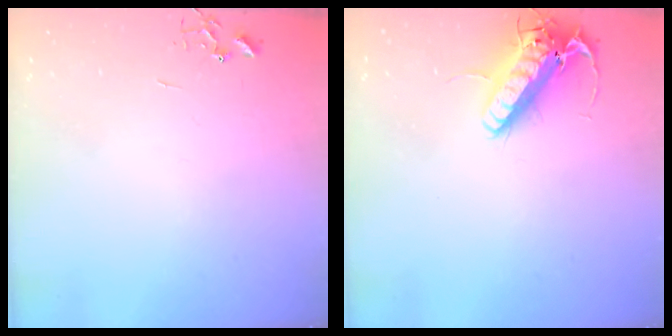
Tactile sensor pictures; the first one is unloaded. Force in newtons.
{"total": 15.9, "press": 15.7, "slide": 2.8}